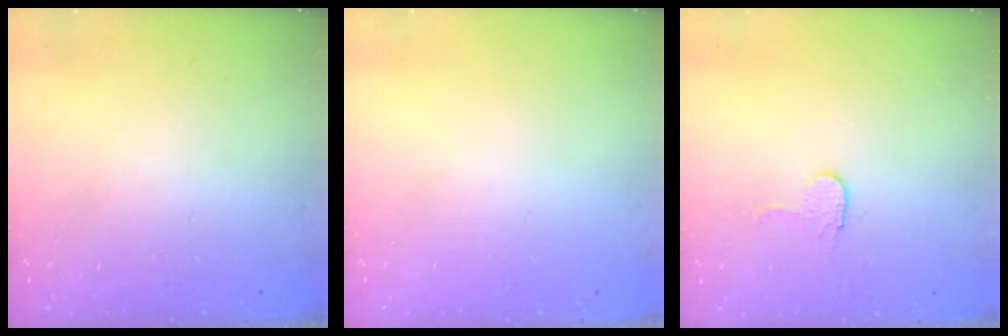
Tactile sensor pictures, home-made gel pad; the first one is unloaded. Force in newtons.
{"total": 0.0}
{"total": 3.5, "press": 3.5, "slide": 0.2}